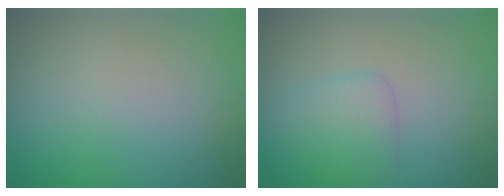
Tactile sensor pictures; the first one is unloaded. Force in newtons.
{"total": 2.4, "press": 2.4, "slide": 0.1}